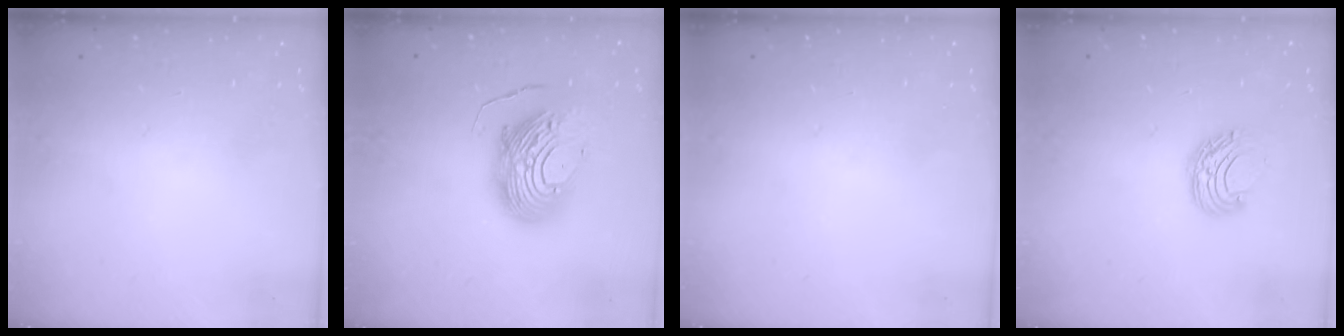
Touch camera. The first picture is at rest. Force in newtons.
{"total": 13.7, "press": 13.7, "slide": 1.3}
{"total": 0.0}
{"total": 7.6, "press": 7.6, "slide": 0.6}